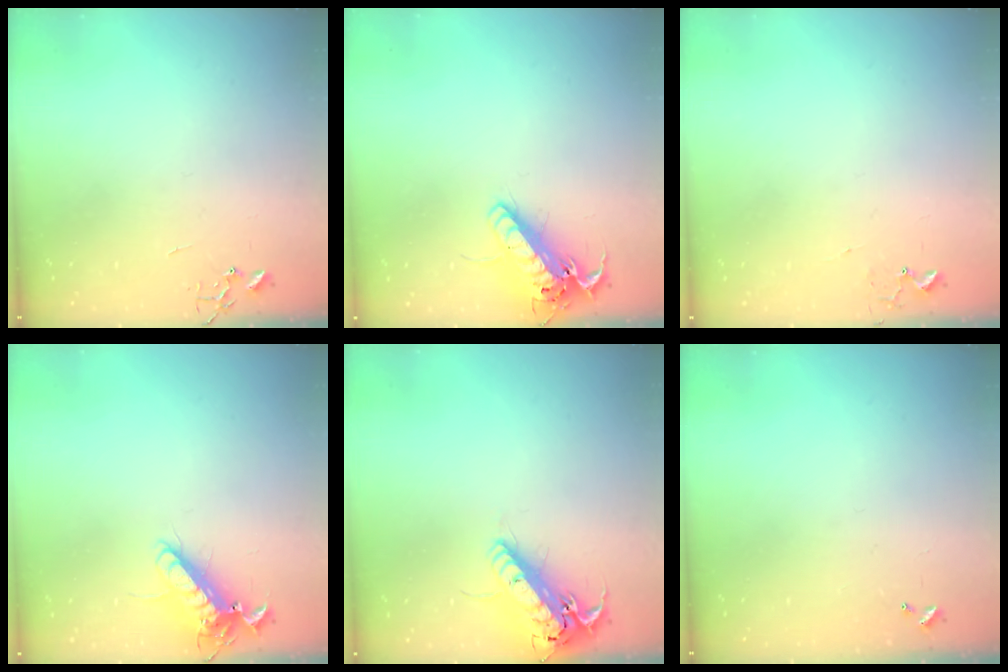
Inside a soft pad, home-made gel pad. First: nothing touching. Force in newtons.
{"total": 16.4, "press": 16.2, "slide": 2.7}
{"total": 5.4, "press": 5.4, "slide": 0.7}
{"total": 12.6, "press": 12.4, "slide": 2.4}
{"total": 16.5, "press": 16.3, "slide": 3.0}
{"total": 0.0}